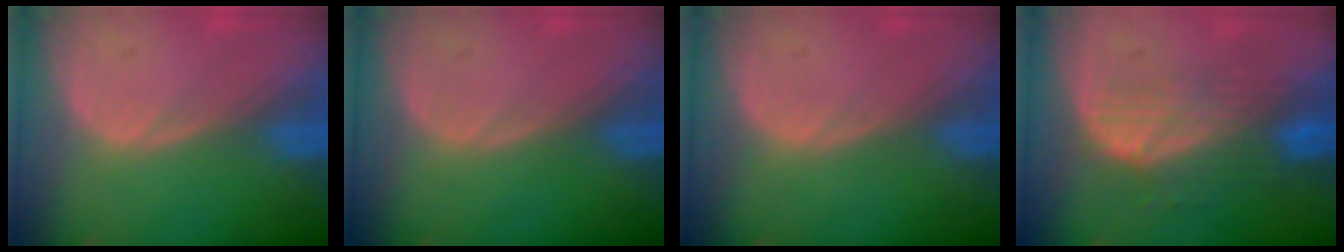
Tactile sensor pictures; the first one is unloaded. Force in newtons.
{"total": 0.0}
{"total": 0.0}
{"total": 7.7, "press": 6.9, "slide": 3.5}